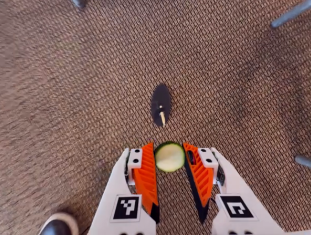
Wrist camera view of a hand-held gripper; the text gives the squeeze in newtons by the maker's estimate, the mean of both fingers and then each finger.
{"total": 6.7, "left": 6.2, "right": 7.3}